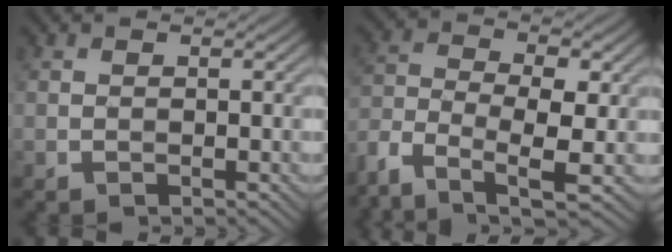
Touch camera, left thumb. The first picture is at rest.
{"total": 8.7, "force": [-4.6, 3.7, 6.3], "torque": [-0.132, -0.011, -0.096]}